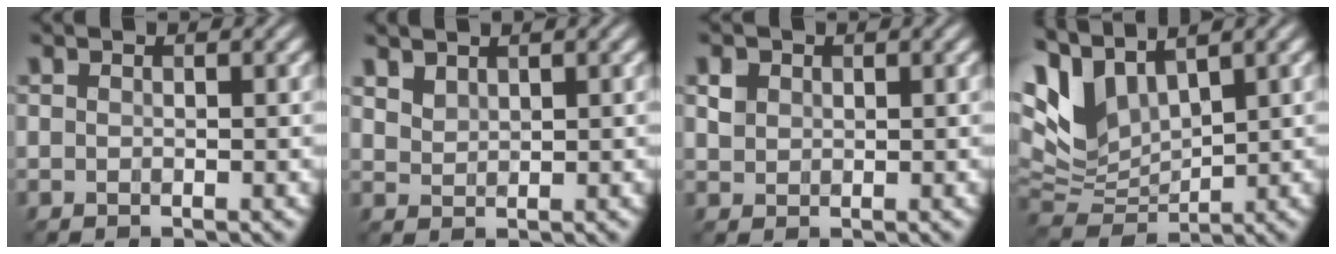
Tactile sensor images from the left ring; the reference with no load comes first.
{"total": 1.5, "force": [1.4, 0.5, 0.4], "torque": [-0.013, 0.001, 0.032]}
{"total": 1.4, "force": [0.6, 1.2, 0.4], "torque": [-0.009, 0.001, 0.013]}
{"total": 6.5, "force": [3.2, 3.5, 4.5], "torque": [-0.110, 0.002, 0.065]}